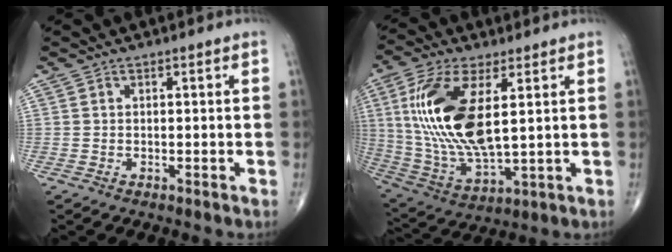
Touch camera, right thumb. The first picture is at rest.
{"total": 19.6, "force": [4.0, 8.2, 17.3], "torque": [-0.368, -0.021, 0.082]}